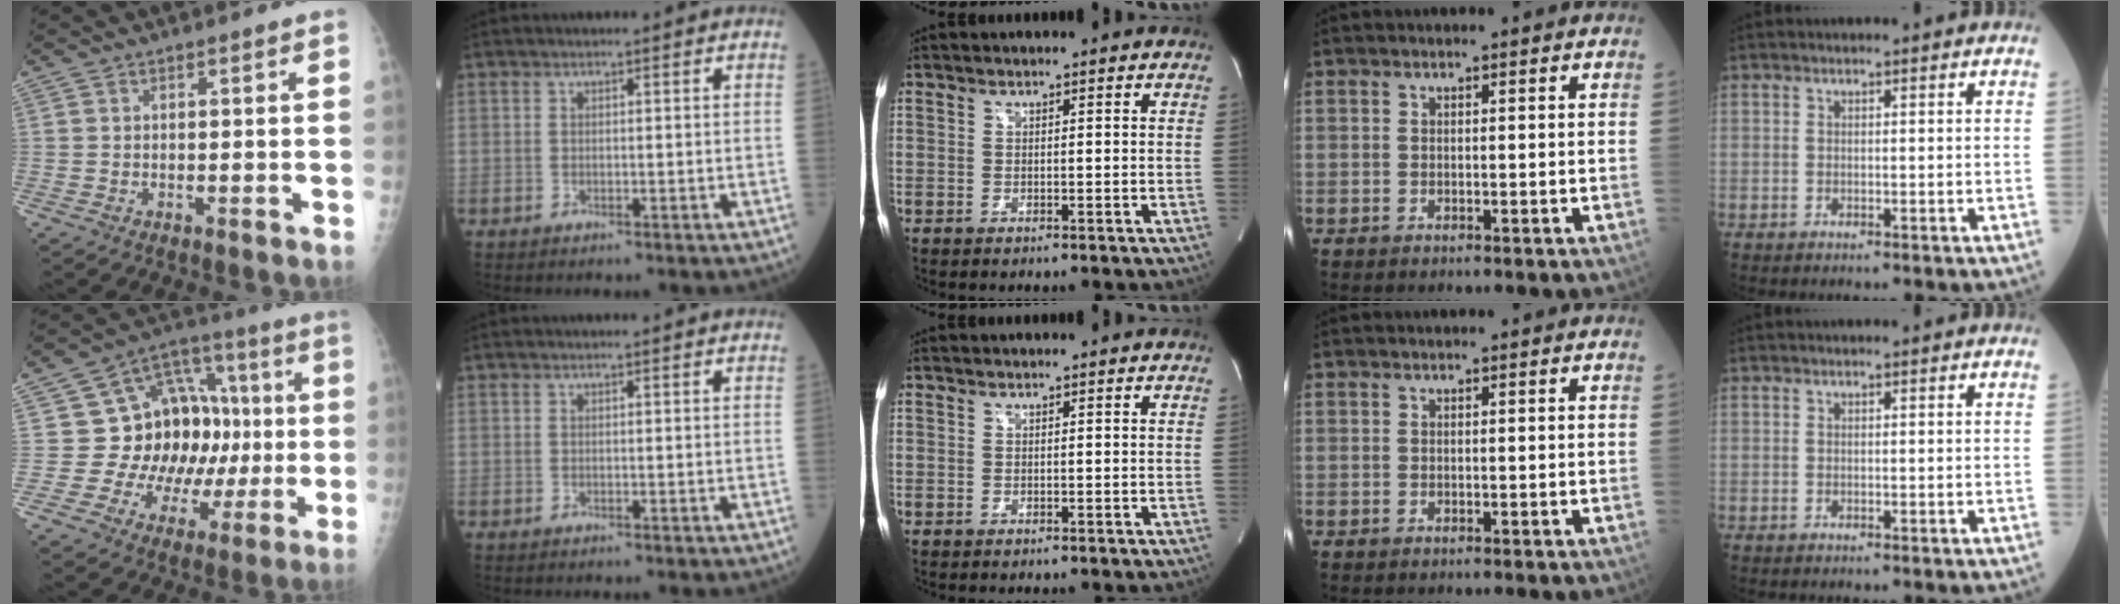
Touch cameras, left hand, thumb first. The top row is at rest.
{"thumb": {"total": 18.1, "force": [0.5, 14.4, 11.0], "torque": [-0.081, 0.037, 0.024]}, "index": {"total": 1.1, "force": [-0.9, -0.2, -0.5], "torque": [0.005, 0.000, -0.015]}}